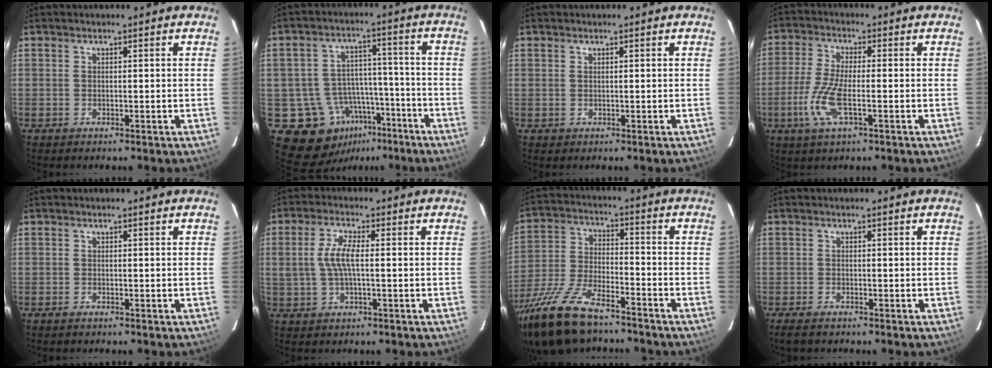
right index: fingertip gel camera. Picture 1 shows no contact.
{"total": 13.5, "force": [-7.7, 10.4, 3.8], "torque": [-0.084, 0.044, -0.093]}
{"total": 0.8, "force": [0.3, 0.7, 0.0], "torque": [0.004, 0.004, 0.003]}
{"total": 8.4, "force": [-2.7, 2.1, 7.7], "torque": [-0.168, -0.007, -0.055]}
{"total": 0.7, "force": [-0.6, 0.3, 0.3], "torque": [-0.007, -0.002, -0.014]}
{"total": 5.8, "force": [0.1, 1.8, 5.5], "torque": [-0.108, 0.004, 0.006]}
{"total": 19.3, "force": [-14.6, 6.5, 10.8], "torque": [-0.236, -0.035, -0.266]}
{"total": 3.3, "force": [-2.6, 1.0, 1.7], "torque": [-0.044, -0.011, -0.049]}